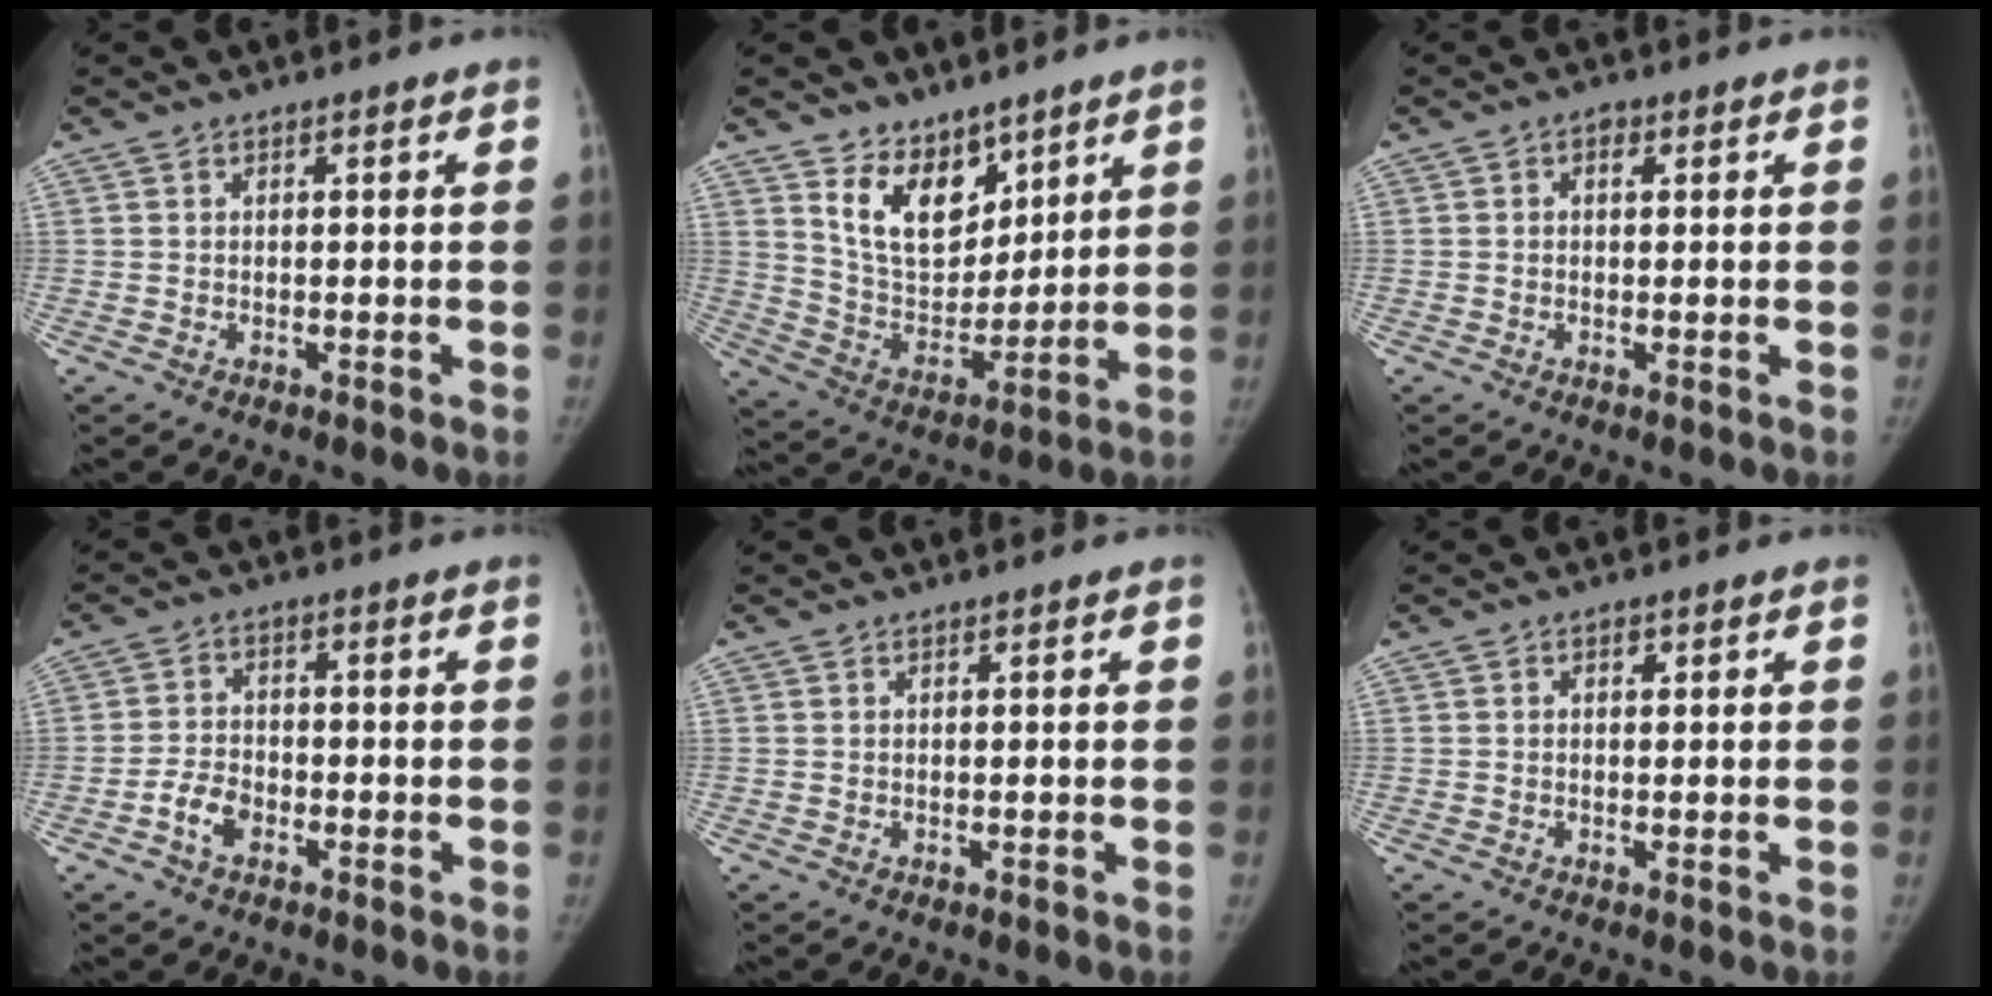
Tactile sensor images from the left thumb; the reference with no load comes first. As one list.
[{"total": 12.6, "force": [8.1, 7.4, 6.1], "torque": [-0.060, -0.067, 0.160]}, {"total": 1.6, "force": [0.4, 1.1, 1.0], "torque": [-0.010, 0.004, 0.002]}, {"total": 4.7, "force": [-2.4, 2.9, 2.7], "torque": [-0.047, 0.021, -0.049]}, {"total": 0.0}, {"total": 0.9, "force": [0.3, 0.6, 0.5], "torque": [-0.003, 0.001, 0.002]}]